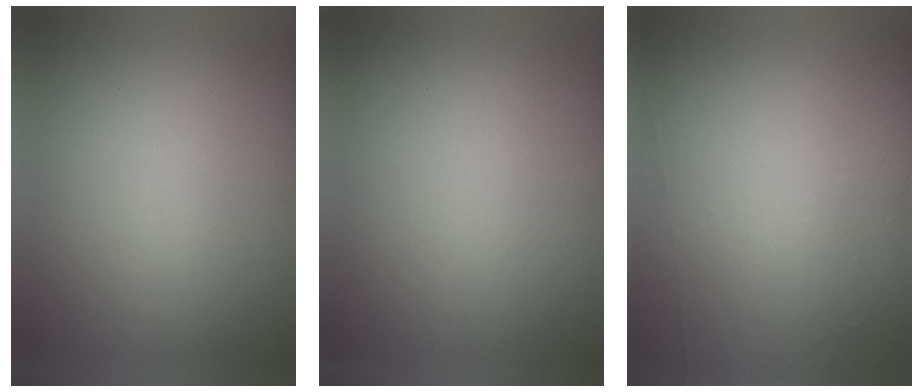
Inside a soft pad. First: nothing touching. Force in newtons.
{"total": 0.0}
{"total": 5.8}